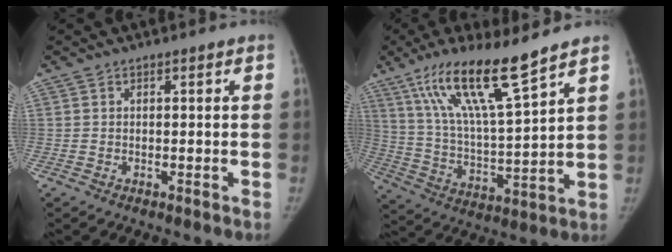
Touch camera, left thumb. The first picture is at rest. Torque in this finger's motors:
{"motor_torque": [0.55, -0.09, 1.50, -1.28, 0.34]}